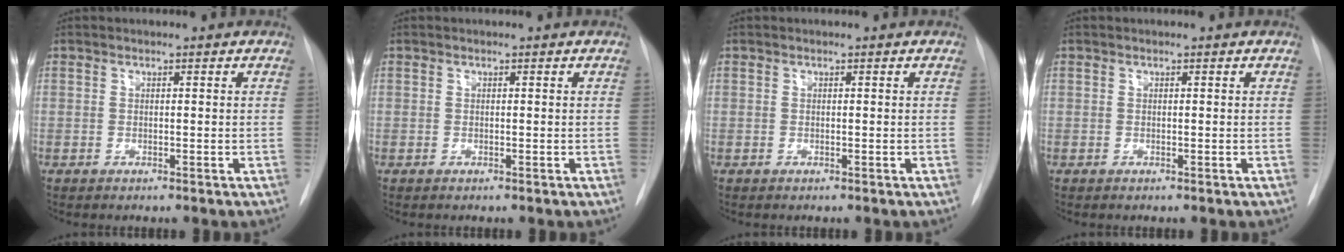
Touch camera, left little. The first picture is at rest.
{"total": 0.0}
{"total": 0.0}
{"total": 0.0}